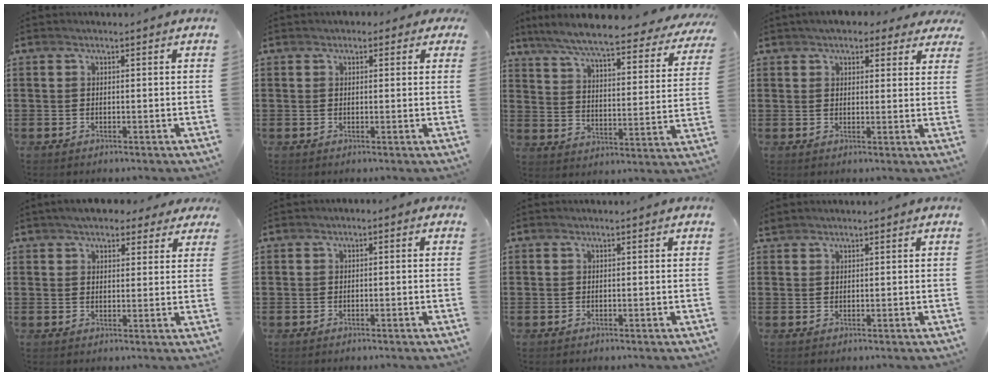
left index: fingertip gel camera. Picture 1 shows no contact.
{"total": 1.2, "force": [0.6, 0.9, 0.6], "torque": [-0.007, 0.004, 0.008]}
{"total": 7.9, "force": [6.9, 0.0, 3.8], "torque": [-0.103, -0.046, 0.115]}
{"total": 4.3, "force": [3.6, 1.3, 1.9], "torque": [-0.040, 0.000, 0.065]}
{"total": 4.6, "force": [3.8, 1.7, 1.8], "torque": [-0.041, 0.003, 0.068]}
{"total": 0.7, "force": [-0.6, 0.2, 0.2], "torque": [-0.007, -0.002, -0.013]}
{"total": 0.0}
{"total": 1.0, "force": [0.9, 0.3, 0.1], "torque": [-0.005, 0.002, 0.019]}